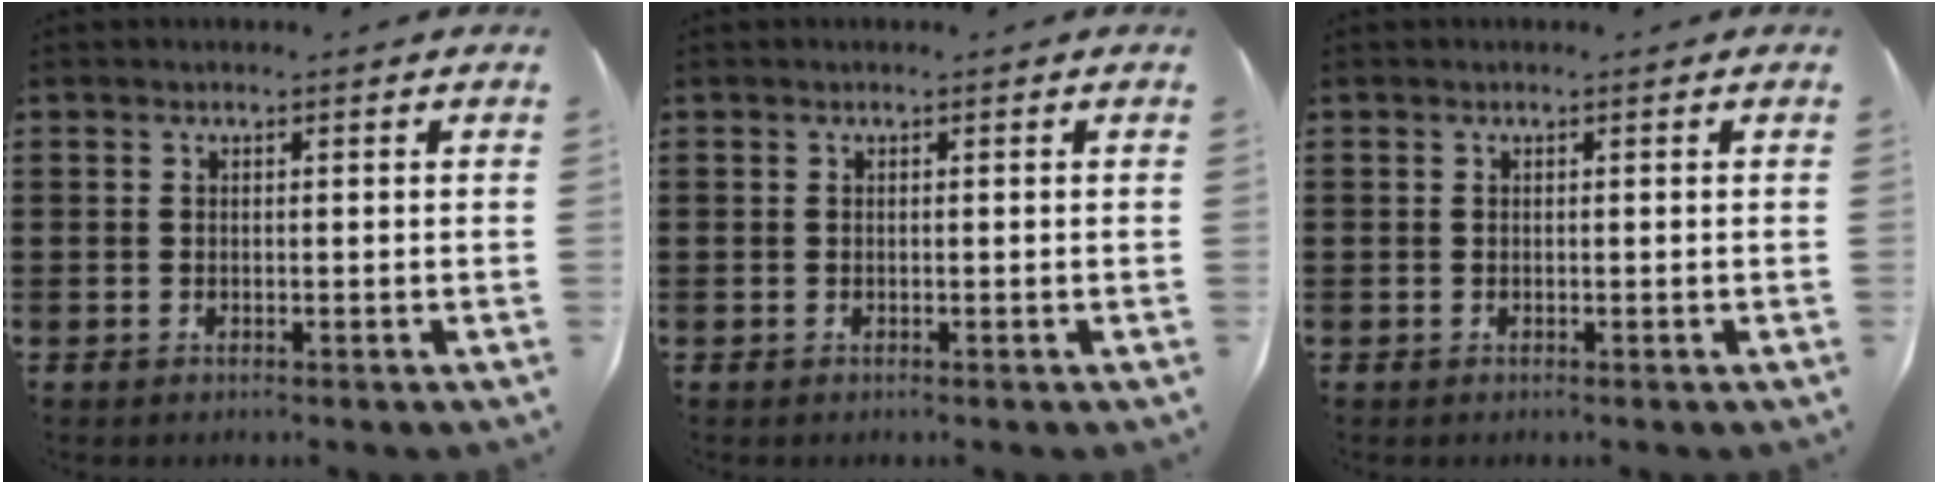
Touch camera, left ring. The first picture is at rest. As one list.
[{"total": 0.0}, {"total": 0.0}]